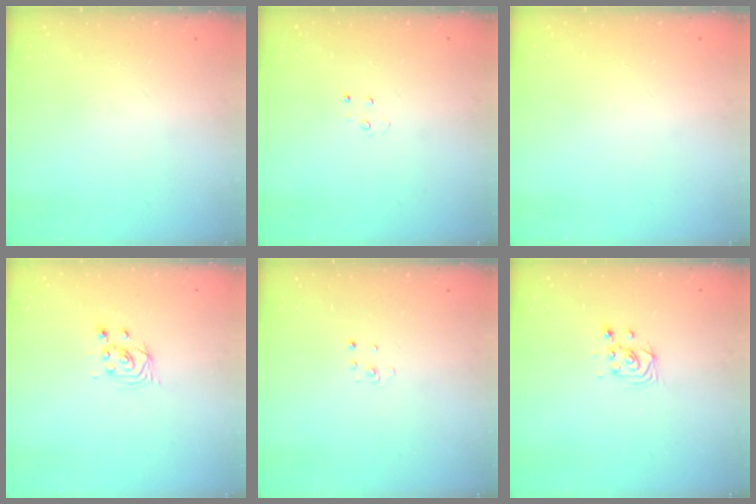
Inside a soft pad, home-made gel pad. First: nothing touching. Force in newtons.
{"total": 3.0, "press": 2.9, "slide": 0.3}
{"total": 0.0}
{"total": 2.9, "press": 2.9, "slide": 0.1}
{"total": 1.5, "press": 1.5, "slide": 0.1}
{"total": 3.3, "press": 3.2, "slide": 0.6}